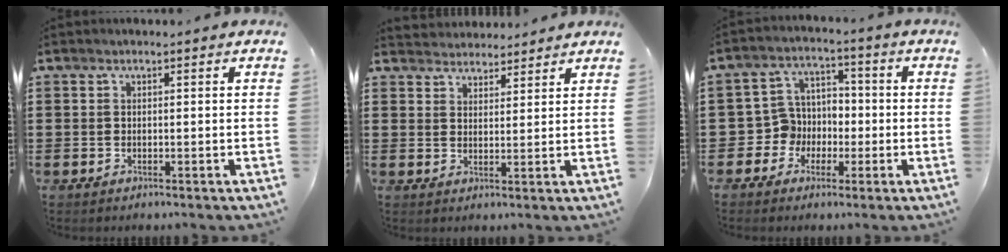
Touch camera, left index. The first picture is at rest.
{"total": 3.1, "force": [3.0, 0.7, -0.5], "torque": [-0.001, -0.005, 0.057]}
{"total": 5.9, "force": [-1.5, 5.6, 1.0], "torque": [-0.058, 0.002, -0.033]}